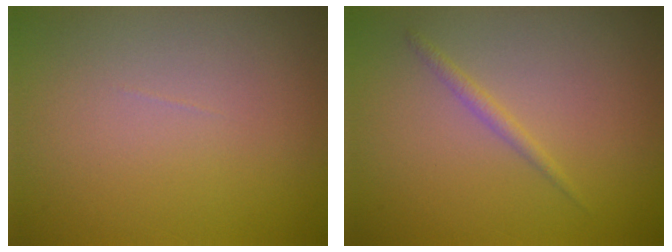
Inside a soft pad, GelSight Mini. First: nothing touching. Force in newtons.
{"total": 1.0, "press": 1.0, "slide": 0.1}